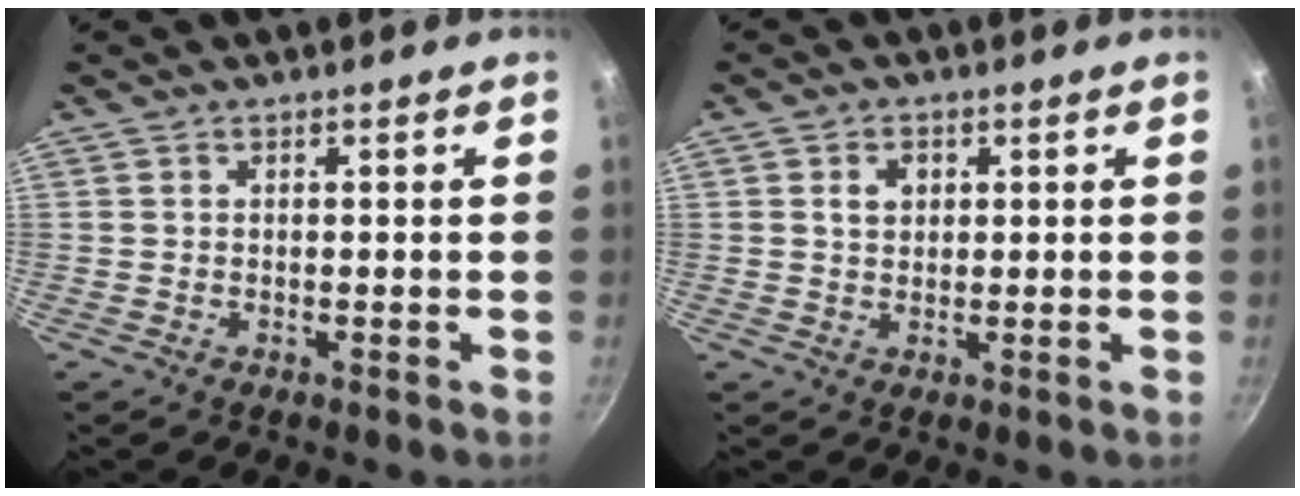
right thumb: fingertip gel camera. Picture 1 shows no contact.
{"total": 3.1, "force": [0.9, 2.5, 1.7], "torque": [-0.015, 0.001, 0.013]}